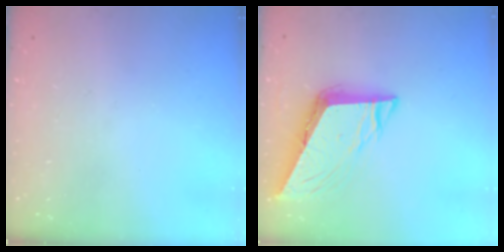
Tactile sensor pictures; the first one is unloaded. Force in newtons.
{"total": 9.1, "press": 9.0, "slide": 0.8}